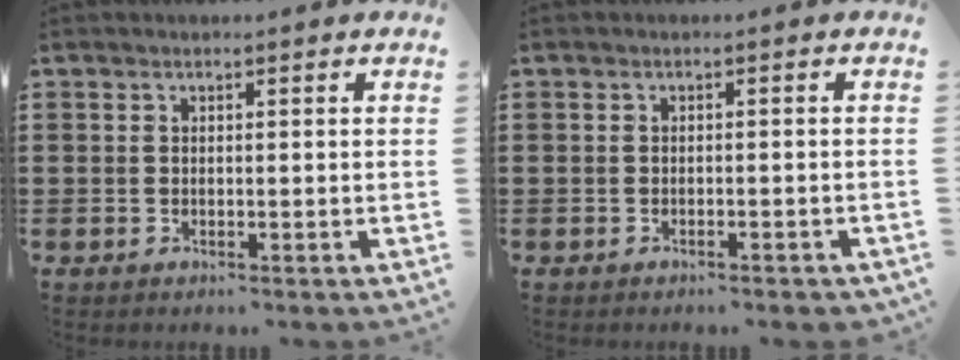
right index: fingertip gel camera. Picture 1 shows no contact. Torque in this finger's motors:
{"motor_torque": [0.93, 0.88, 0.07, 0.00]}